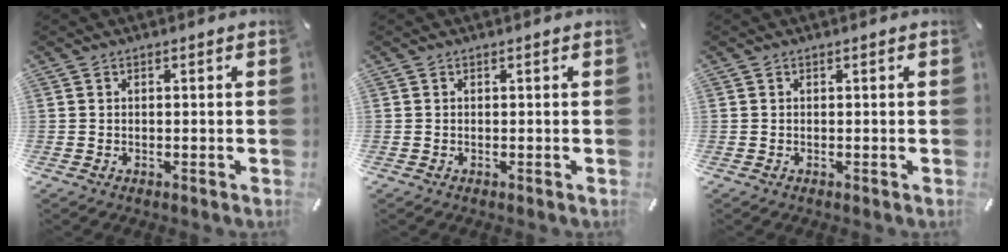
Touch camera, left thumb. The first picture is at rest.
{"total": 0.0}
{"total": 0.0}